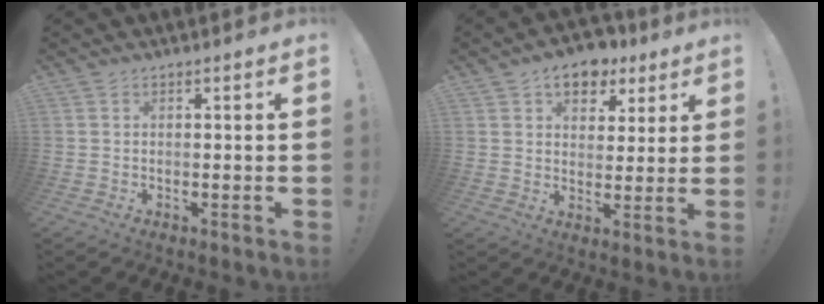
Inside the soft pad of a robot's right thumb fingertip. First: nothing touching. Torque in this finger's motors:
{"motor_torque": [0.49, 2.03, -0.01, 0.15, 0.00]}